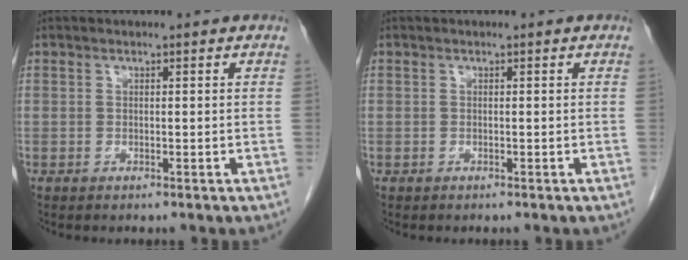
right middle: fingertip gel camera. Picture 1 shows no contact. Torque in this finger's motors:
{"motor_torque": [-0.19, -0.24, -0.03, -0.01]}